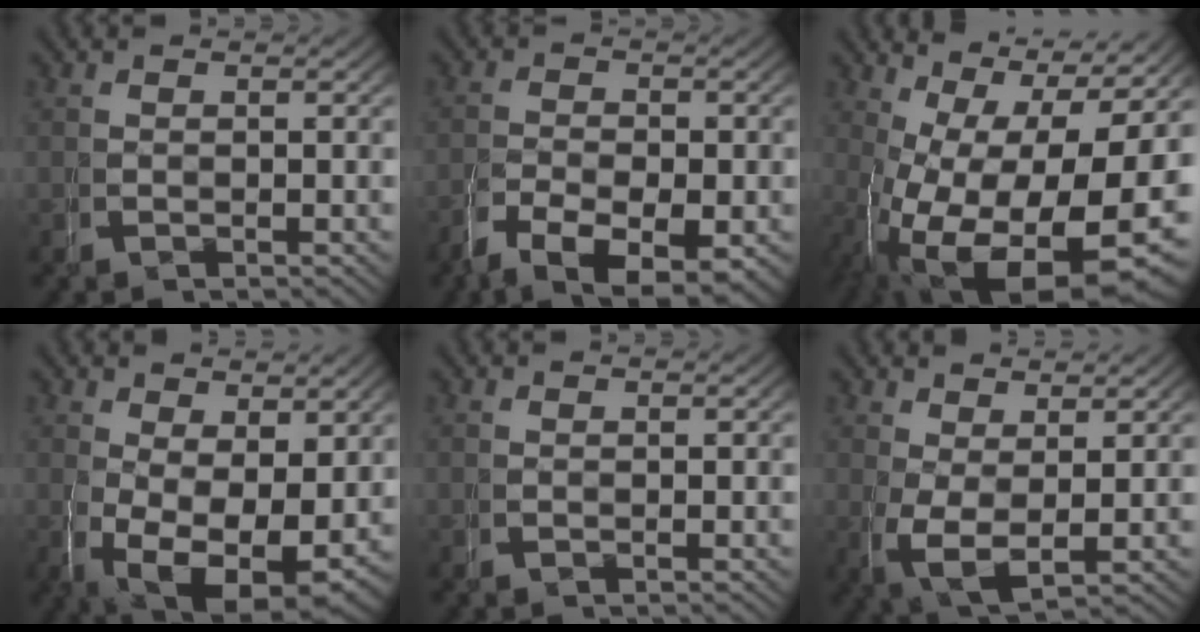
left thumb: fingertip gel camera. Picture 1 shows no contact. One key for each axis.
{"total": 7.0, "fx": -3.5, "fy": 4.3, "fz": 4.3, "tx": -0.081, "ty": -0.042, "tz": -0.039}
{"total": 18.2, "fx": -2.5, "fy": 12.2, "fz": 13.3, "tx": -0.243, "ty": -0.092, "tz": 0.011}
{"total": 8.9, "fx": -2.6, "fy": 6.0, "fz": 5.9, "tx": -0.123, "ty": -0.071, "tz": -0.010}
{"total": 0.0}
{"total": 4.7, "fx": -0.5, "fy": 3.5, "fz": 3.1, "tx": -0.084, "ty": -0.042, "tz": 0.017}